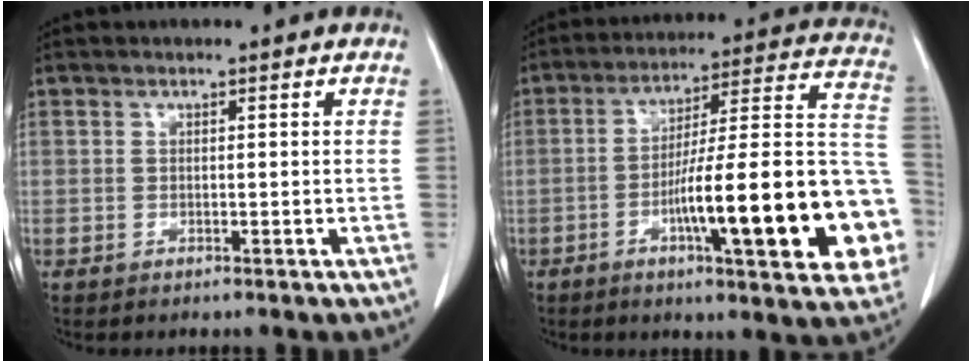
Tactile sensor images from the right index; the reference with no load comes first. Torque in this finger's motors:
{"motor_torque": [1.39, -0.75, 0.55, 0.21]}